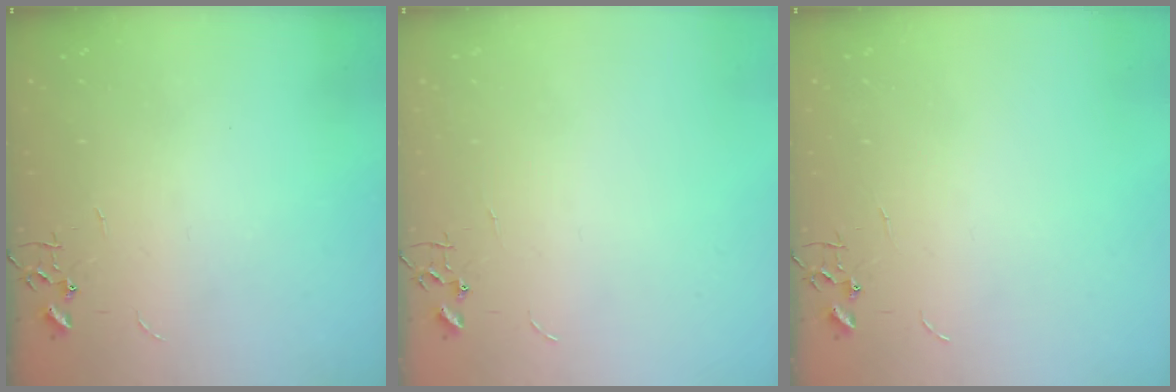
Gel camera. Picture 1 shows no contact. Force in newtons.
{"total": 0.0}
{"total": 0.0}